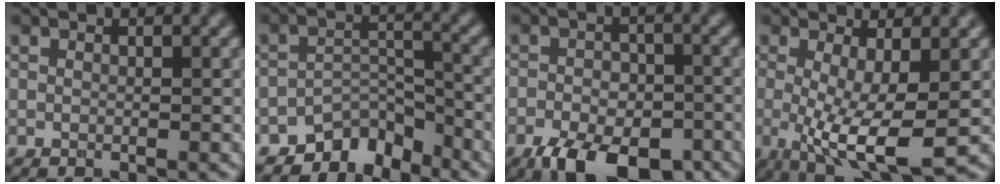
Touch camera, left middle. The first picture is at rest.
{"total": 4.9, "force": [-4.3, 2.0, 1.2], "torque": [-0.002, 0.000, -0.076]}
{"total": 8.4, "force": [-5.0, 4.1, 5.4], "torque": [-0.090, -0.016, -0.073]}
{"total": 7.4, "force": [-1.0, 2.0, 7.1], "torque": [-0.130, -0.021, -0.016]}